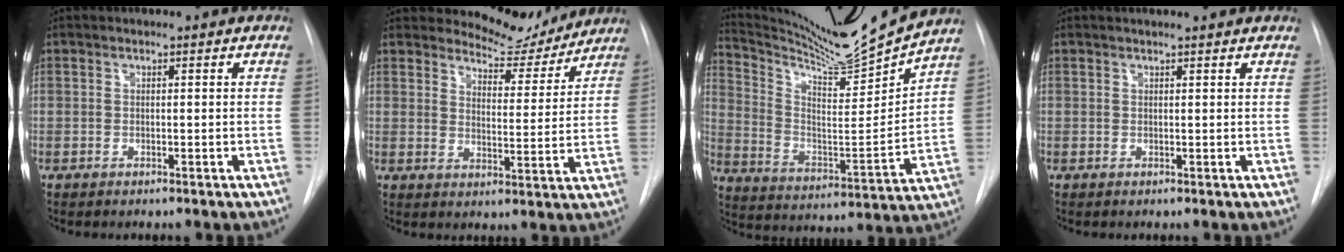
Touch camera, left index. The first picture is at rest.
{"total": 7.8, "force": [7.5, 2.0, 0.1], "torque": [0.003, -0.024, 0.102]}
{"total": 17.1, "force": [16.1, -1.4, 5.7], "torque": [-0.120, -0.067, 0.259]}
{"total": 2.9, "force": [2.6, 0.0, 1.2], "torque": [-0.015, 0.013, 0.025]}